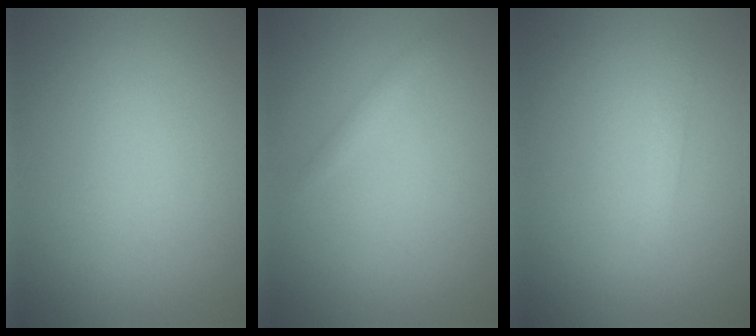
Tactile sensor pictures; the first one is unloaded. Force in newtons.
{"total": 0.7, "press": 0.7, "slide": 0.0}
{"total": 0.9, "press": 0.9, "slide": 0.1}